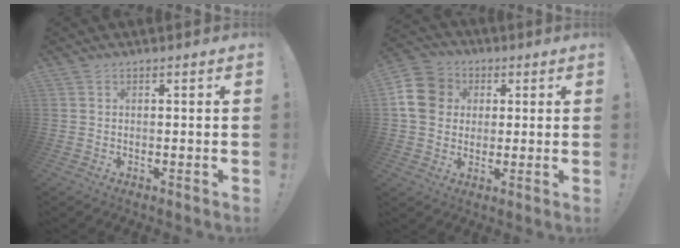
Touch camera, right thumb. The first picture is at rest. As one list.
[{"total": 11.6, "force": [1.8, 10.2, 5.2], "torque": [-0.074, 0.002, 0.038]}]